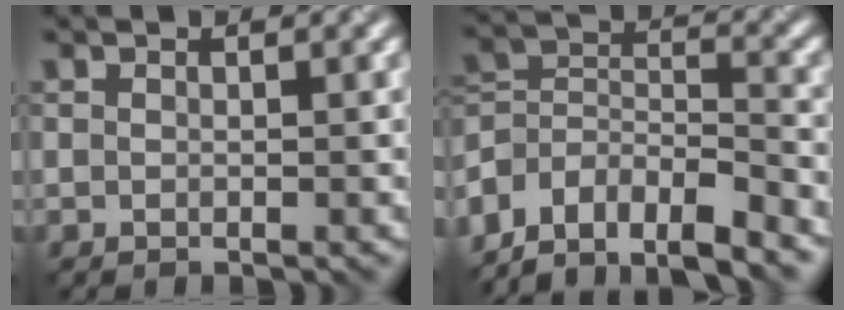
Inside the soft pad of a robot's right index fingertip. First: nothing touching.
{"total": 8.9, "force": [-7.1, 3.6, 3.9], "torque": [-0.074, 0.013, -0.122]}